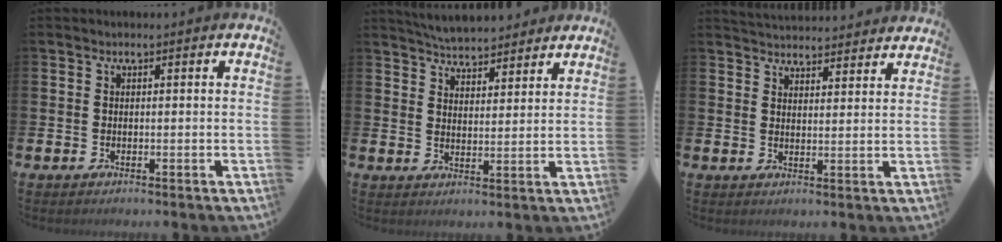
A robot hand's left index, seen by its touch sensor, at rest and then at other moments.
{"total": 5.1, "force": [5.0, 0.7, 0.2], "torque": [-0.019, -0.027, 0.091]}
{"total": 4.3, "force": [4.2, 0.6, -0.1], "torque": [-0.008, -0.025, 0.077]}